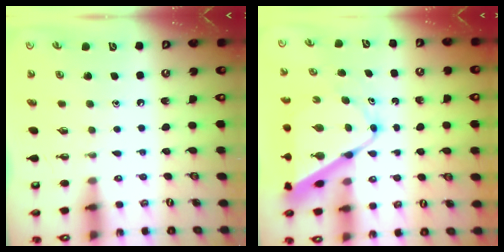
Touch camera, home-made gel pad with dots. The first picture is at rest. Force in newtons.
{"total": 12.2, "press": 12.1, "slide": 1.2}